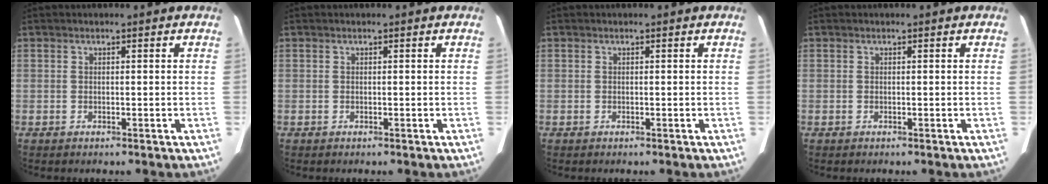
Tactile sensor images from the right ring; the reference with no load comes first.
{"total": 0.0}
{"total": 0.0}
{"total": 0.0}